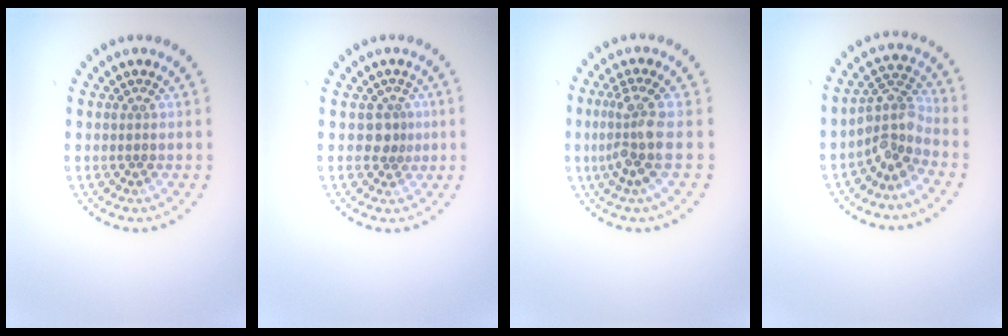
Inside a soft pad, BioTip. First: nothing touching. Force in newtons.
{"total": 2.0, "press": 1.6, "slide": 1.2}
{"total": 3.6, "press": 2.9, "slide": 2.1}
{"total": 3.5, "press": 2.5, "slide": 2.4}